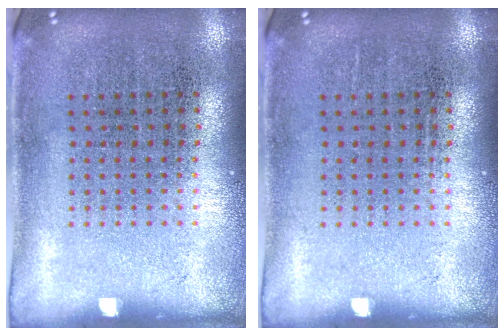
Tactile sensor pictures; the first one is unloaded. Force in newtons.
{"total": 0.0}